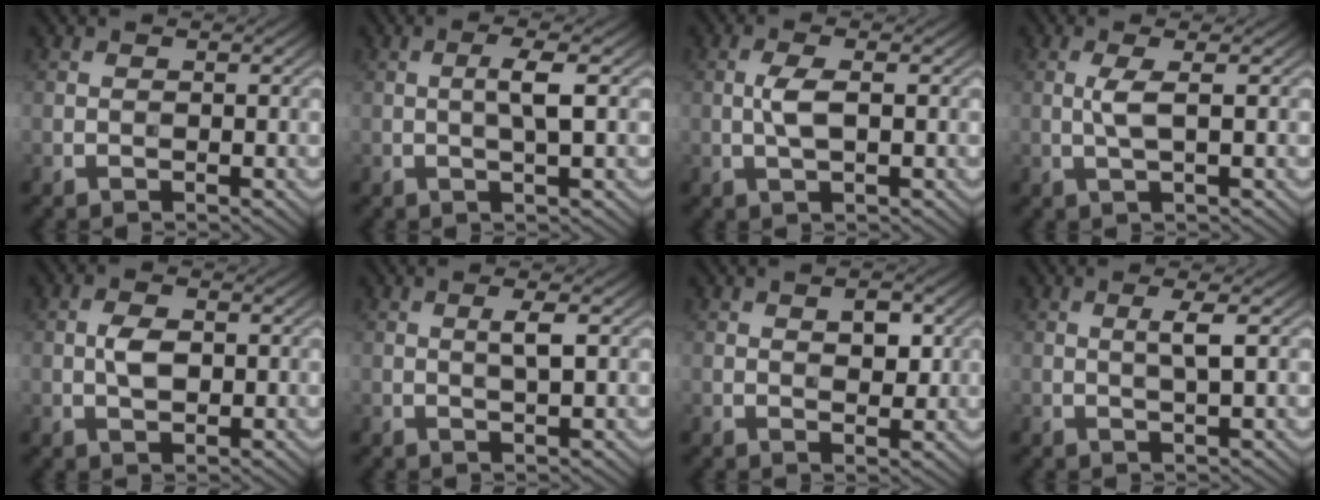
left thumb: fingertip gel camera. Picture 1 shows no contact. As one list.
[{"total": 2.9, "force": [0.3, 0.2, 2.9], "torque": [-0.053, 0.006, 0.002]}, {"total": 3.1, "force": [0.0, 0.9, 3.0], "torque": [-0.071, 0.005, 0.000]}, {"total": 2.7, "force": [0.3, 0.4, 2.6], "torque": [-0.058, 0.005, 0.004]}, {"total": 3.1, "force": [0.1, 1.7, 2.6], "torque": [-0.055, 0.001, 0.000]}, {"total": 1.9, "force": [0.5, 0.1, 1.9], "torque": [-0.036, 0.004, 0.008]}, {"total": 3.4, "force": [1.1, 1.7, 2.7], "torque": [-0.043, 0.000, 0.019]}, {"total": 2.2, "force": [0.5, 0.0, 2.1], "torque": [-0.042, 0.005, 0.008]}]